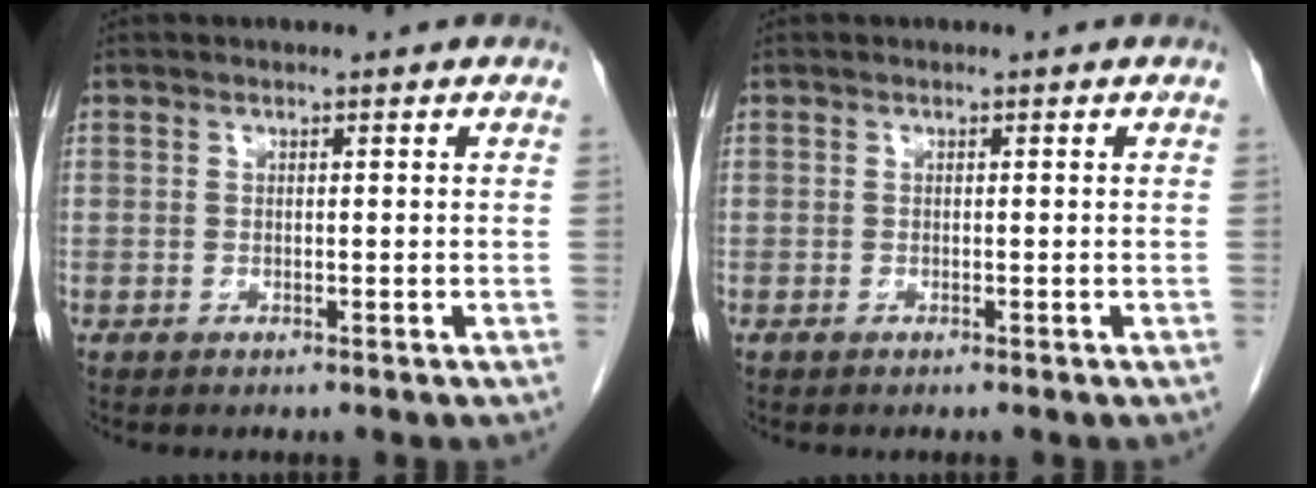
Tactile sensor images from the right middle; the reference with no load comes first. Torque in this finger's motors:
{"motor_torque": [-0.17, -0.29, -0.02, -0.01]}